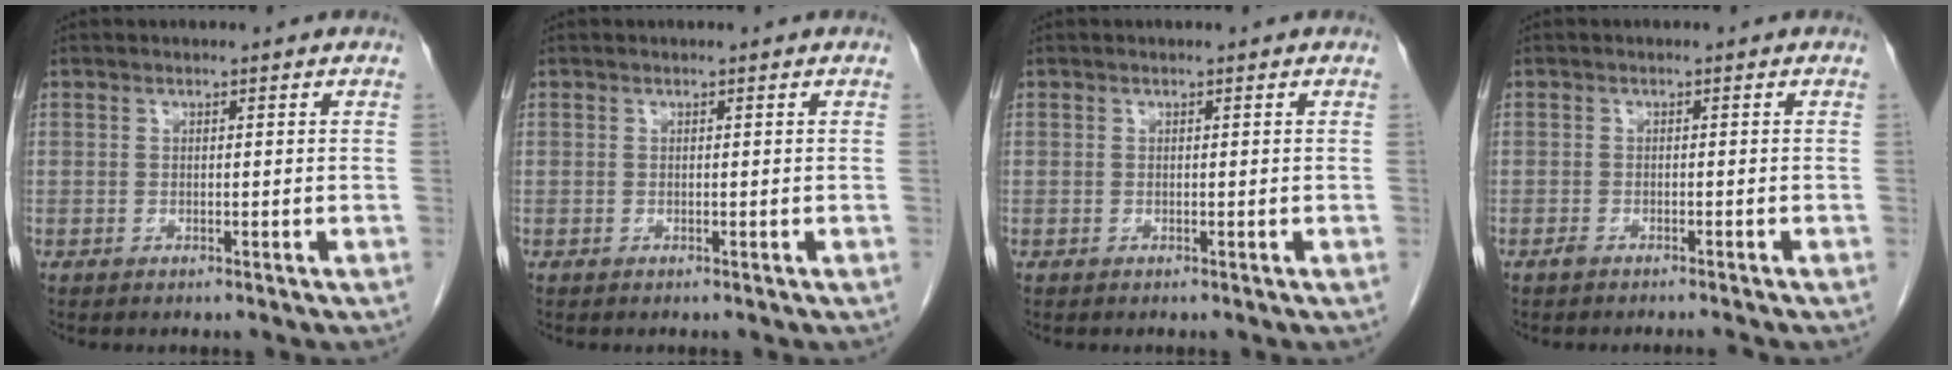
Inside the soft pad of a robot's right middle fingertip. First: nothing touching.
{"total": 0.0}
{"total": 0.0}
{"total": 1.9, "force": [-1.7, -0.1, 0.7], "torque": [-0.013, -0.004, -0.025]}